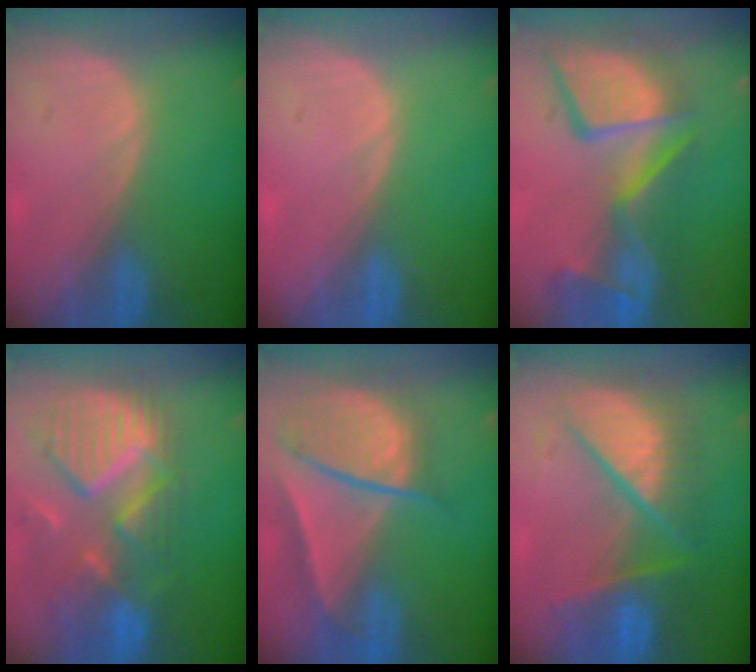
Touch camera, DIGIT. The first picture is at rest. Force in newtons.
{"total": 0.0}
{"total": 13.8, "press": 11.3, "slide": 8.0}
{"total": 12.1, "press": 10.5, "slide": 6.0}
{"total": 9.4, "press": 8.0, "slide": 4.8}
{"total": 10.4, "press": 10.3, "slide": 1.3}